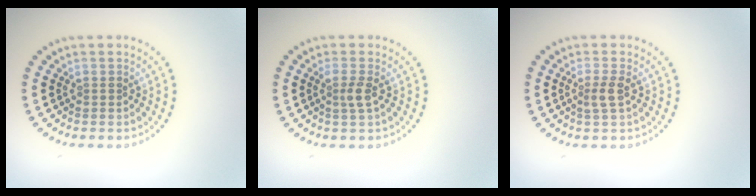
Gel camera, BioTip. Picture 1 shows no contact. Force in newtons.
{"total": 1.5, "press": 1.2, "slide": 1.0}
{"total": 1.7, "press": 1.4, "slide": 0.9}